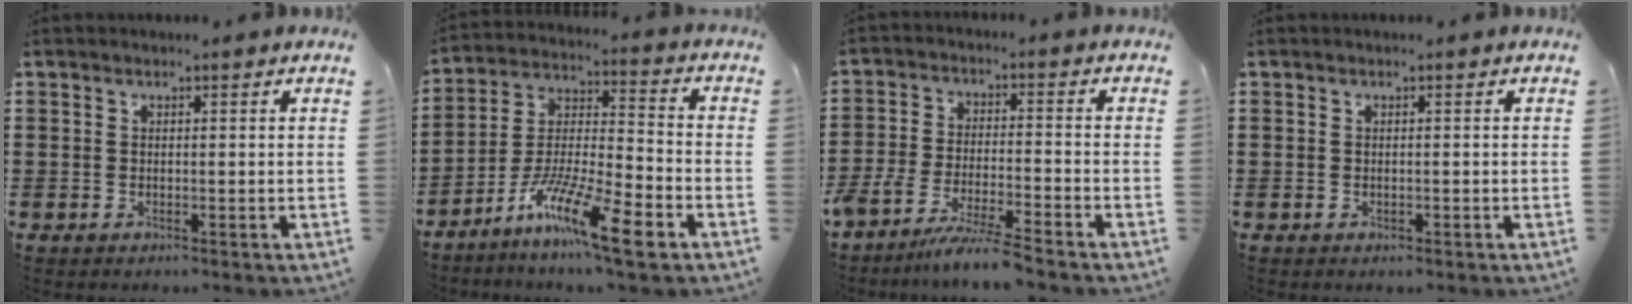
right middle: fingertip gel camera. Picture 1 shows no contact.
{"total": 12.3, "force": [-8.5, 1.6, 8.8], "torque": [-0.171, 0.008, -0.164]}
{"total": 6.8, "force": [-6.4, -0.6, 2.1], "torque": [-0.047, -0.013, -0.128]}
{"total": 0.0}